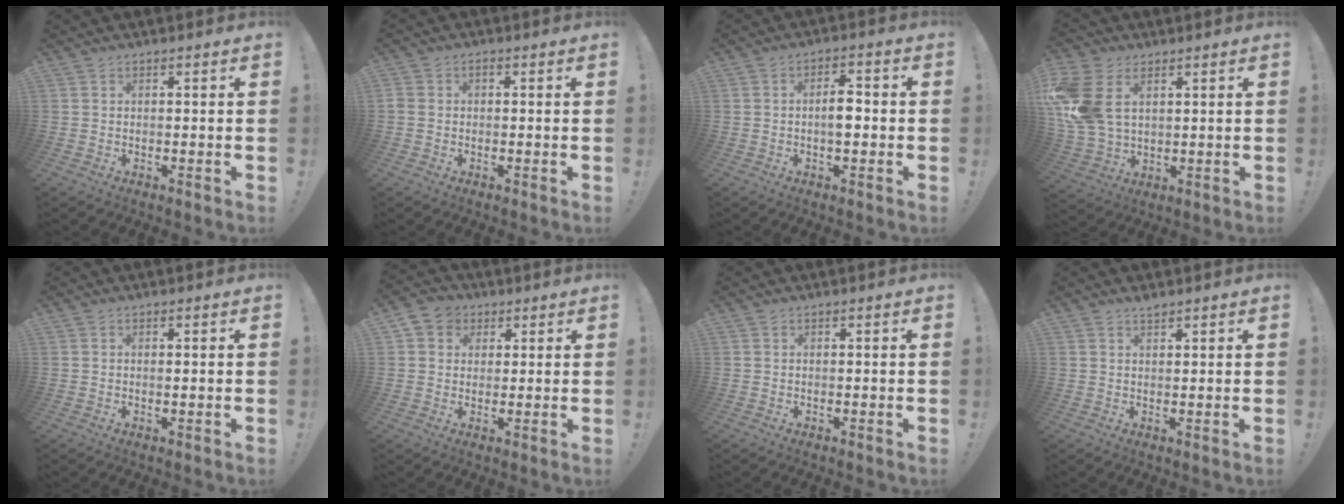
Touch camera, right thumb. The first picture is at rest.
{"total": 2.3, "force": [-0.9, 1.8, 1.1], "torque": [-0.016, 0.009, -0.016]}
{"total": 5.8, "force": [-1.0, 3.0, 4.9], "torque": [-0.079, 0.009, -0.022]}
{"total": 15.5, "force": [4.6, 10.4, 10.6], "torque": [-0.208, -0.016, 0.088]}
{"total": 0.9, "force": [0.2, -0.1, 0.8], "torque": [-0.001, -0.007, 0.001]}
{"total": 5.7, "force": [1.7, 5.2, 1.7], "torque": [-0.021, -0.004, 0.033]}
{"total": 0.0}
{"total": 1.8, "force": [1.7, 0.2, 0.6], "torque": [-0.006, -0.009, 0.030]}